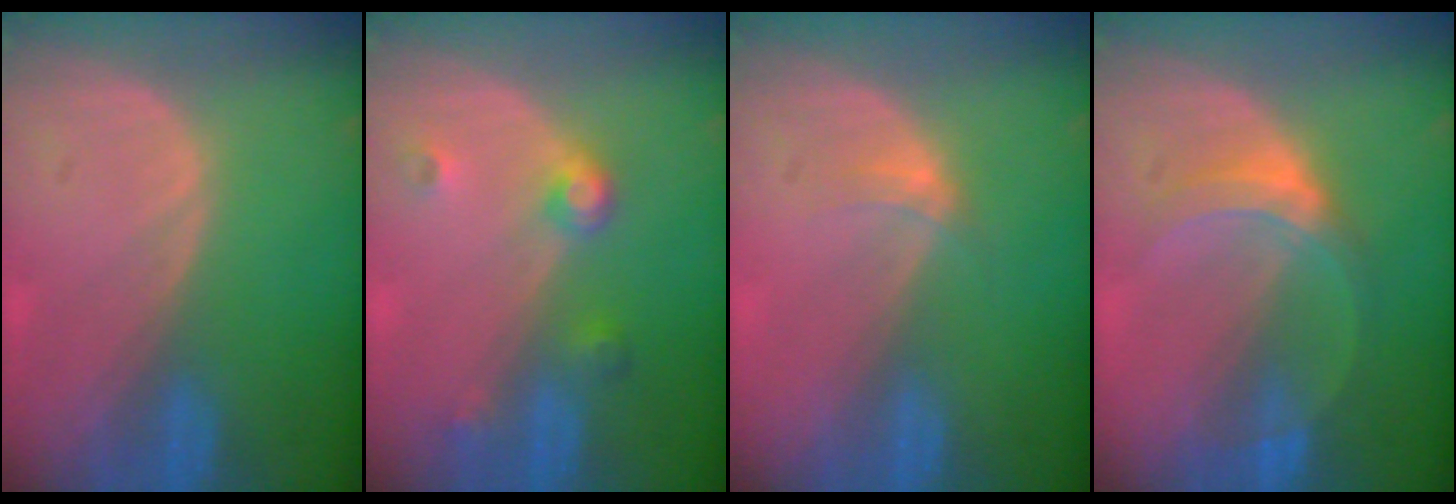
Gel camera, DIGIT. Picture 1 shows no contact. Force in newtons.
{"total": 3.8, "press": 3.5, "slide": 1.5}
{"total": 1.9, "press": 1.5, "slide": 1.1}
{"total": 5.3, "press": 5.0, "slide": 1.8}